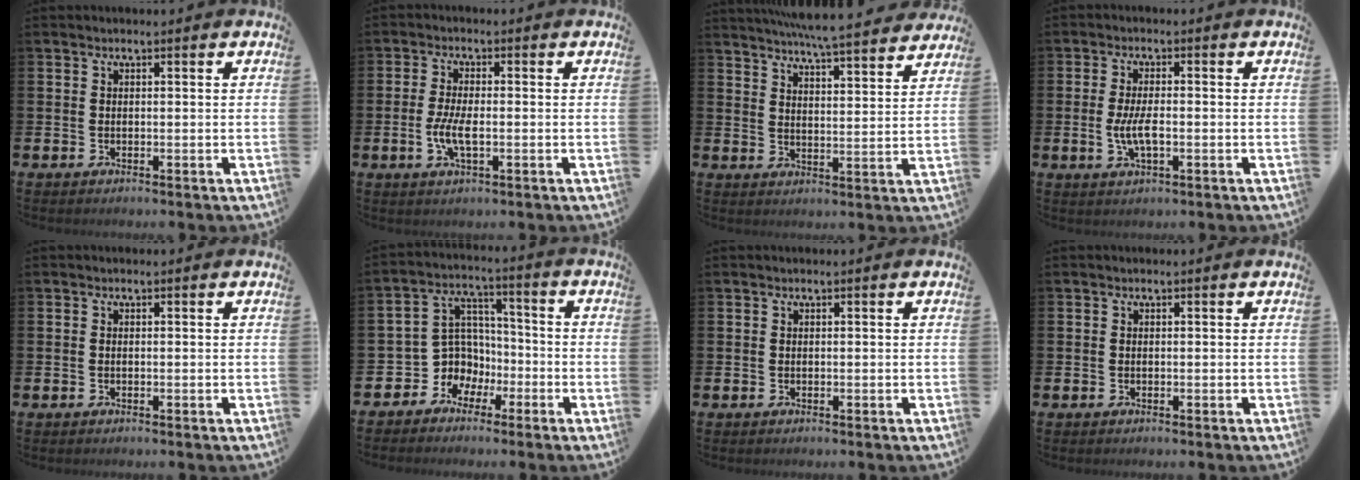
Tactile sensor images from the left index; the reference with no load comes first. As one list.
[{"total": 4.2, "force": [-0.8, 1.5, 3.8], "torque": [-0.072, 0.001, -0.015]}, {"total": 6.5, "force": [6.3, -0.1, 1.3], "torque": [-0.035, -0.044, 0.109]}, {"total": 4.2, "force": [-0.7, 1.6, 3.8], "torque": [-0.074, 0.001, -0.014]}, {"total": 0.0}, {"total": 6.0, "force": [-1.8, 5.7, 0.8], "torque": [-0.060, -0.015, -0.042]}, {"total": 0.0}, {"total": 0.0}]